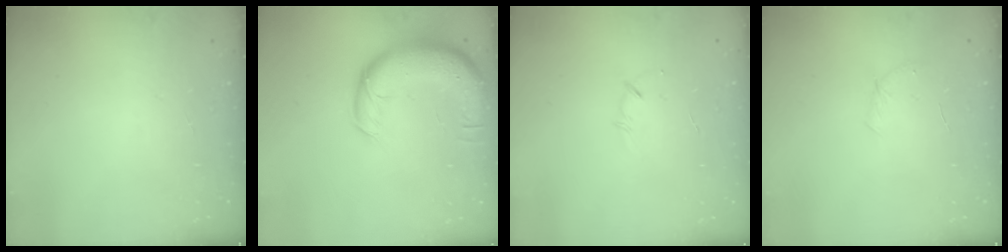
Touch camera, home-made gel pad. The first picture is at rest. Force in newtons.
{"total": 13.0, "press": 12.5, "slide": 3.3}
{"total": 2.4, "press": 2.3, "slide": 0.5}
{"total": 5.1, "press": 4.9, "slide": 1.5}